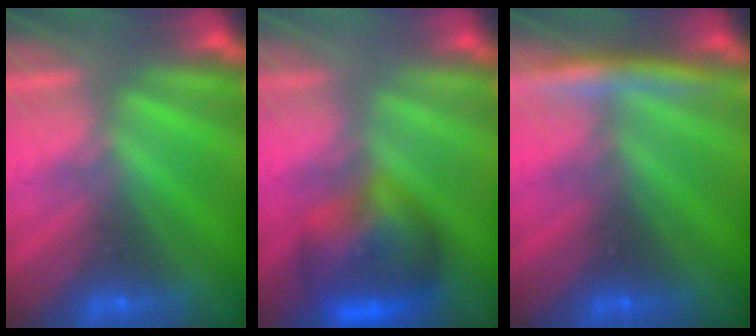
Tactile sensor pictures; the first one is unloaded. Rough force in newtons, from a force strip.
{"total": 8.6}
{"total": 4.1}